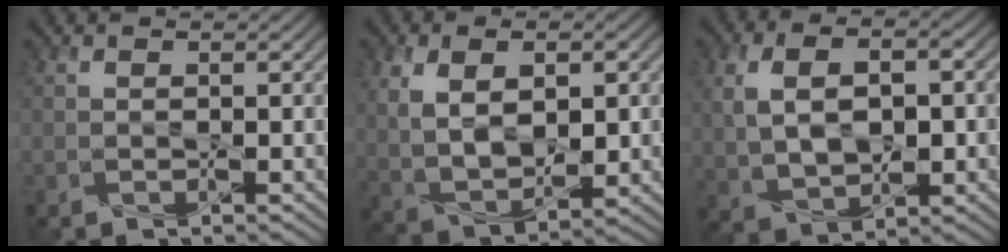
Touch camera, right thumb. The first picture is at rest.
{"total": 8.7, "force": [1.9, 5.2, 6.8], "torque": [-0.148, -0.007, 0.042]}
{"total": 9.8, "force": [0.7, 6.2, 7.6], "torque": [-0.168, 0.006, 0.015]}